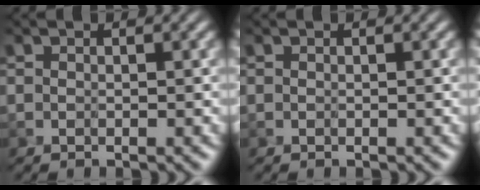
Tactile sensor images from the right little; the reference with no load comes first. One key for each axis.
{"total": 0.0}